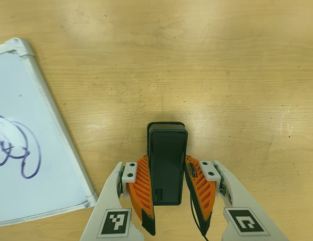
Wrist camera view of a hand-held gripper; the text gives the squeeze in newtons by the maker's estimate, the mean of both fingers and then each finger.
{"total": 3.7, "left": 2.1, "right": 5.3}